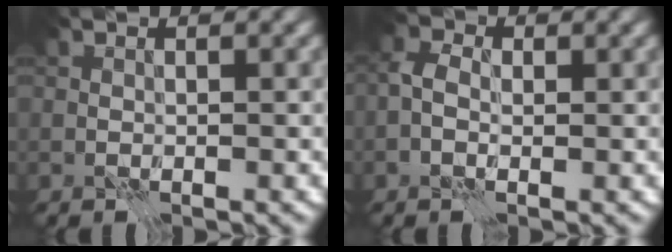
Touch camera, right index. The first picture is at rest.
{"total": 2.0, "force": [-0.1, 1.4, 1.5], "torque": [-0.030, 0.010, -0.013]}